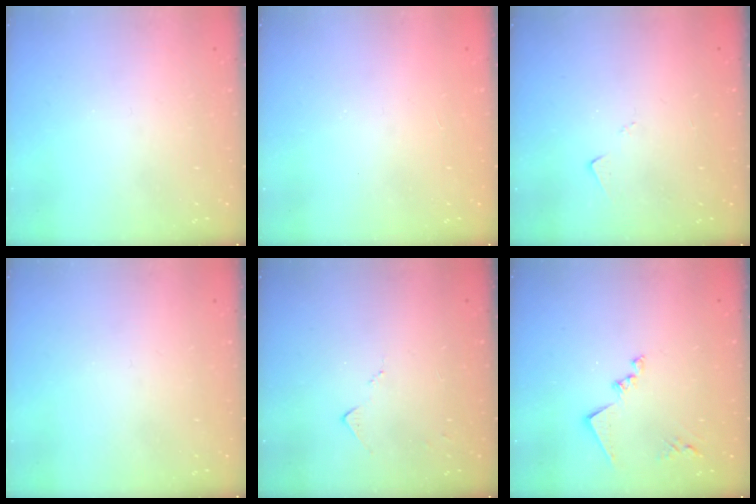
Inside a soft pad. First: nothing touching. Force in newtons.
{"total": 1.2, "press": 1.1, "slide": 0.2}
{"total": 5.5, "press": 5.5, "slide": 0.6}
{"total": 0.0}
{"total": 5.5, "press": 5.4, "slide": 0.8}
{"total": 11.7, "press": 11.7, "slide": 1.2}